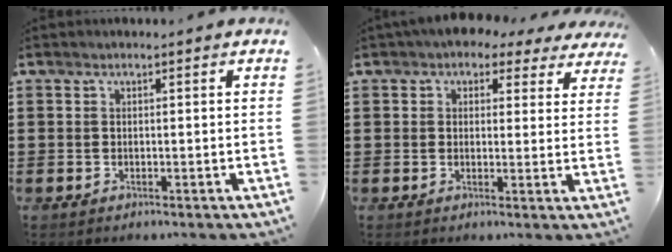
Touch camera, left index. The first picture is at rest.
{"total": 3.4, "force": [2.5, 1.9, 1.3], "torque": [-0.030, -0.002, 0.043]}